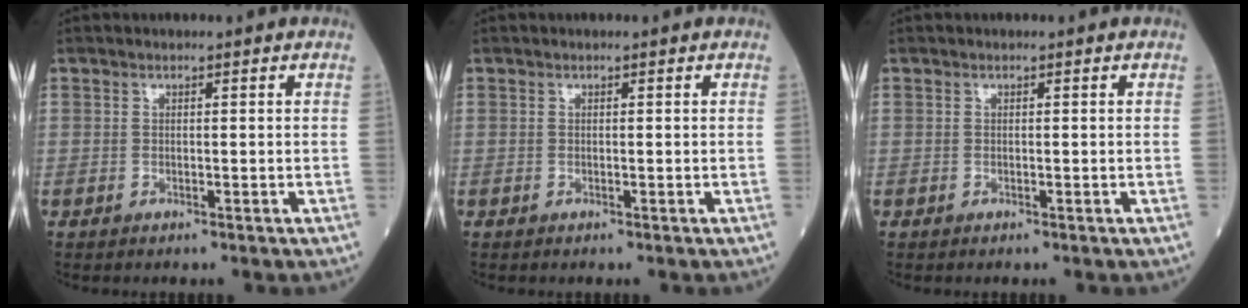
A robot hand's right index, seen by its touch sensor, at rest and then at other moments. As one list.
[{"total": 0.0}, {"total": 0.0}]